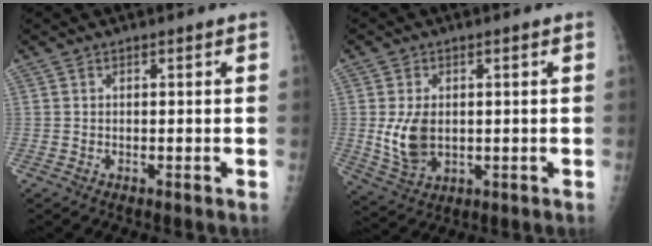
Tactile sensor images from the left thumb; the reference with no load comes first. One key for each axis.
{"total": 7.5, "fx": 0.1, "fy": 5.0, "fz": 5.5, "tx": -0.097, "ty": -0.009, "tz": 0.015}